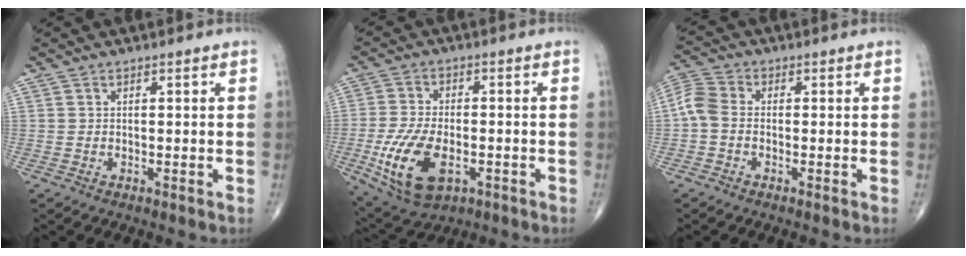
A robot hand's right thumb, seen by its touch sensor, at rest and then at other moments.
{"total": 13.3, "force": [-4.1, 7.2, 10.4], "torque": [-0.202, 0.002, -0.064]}
{"total": 5.5, "force": [-0.7, 3.8, 3.9], "torque": [-0.089, 0.016, -0.028]}